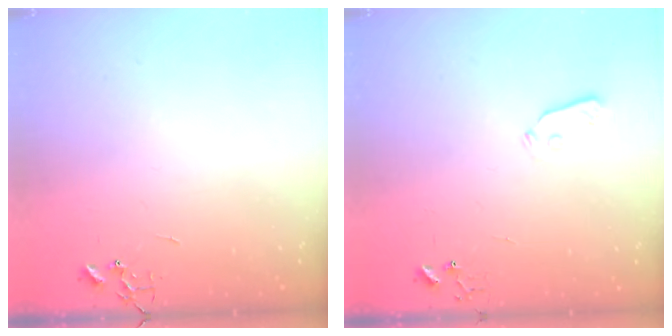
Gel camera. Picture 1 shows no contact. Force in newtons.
{"total": 3.5, "press": 3.5, "slide": 0.4}